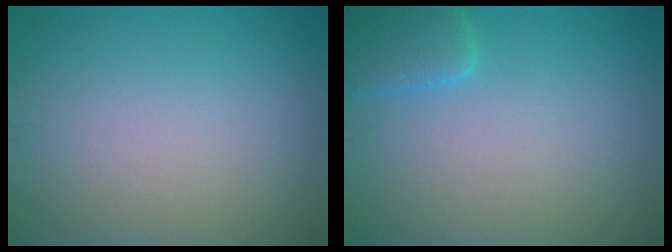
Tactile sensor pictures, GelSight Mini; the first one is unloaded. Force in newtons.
{"total": 2.6, "press": 2.6, "slide": 0.3}